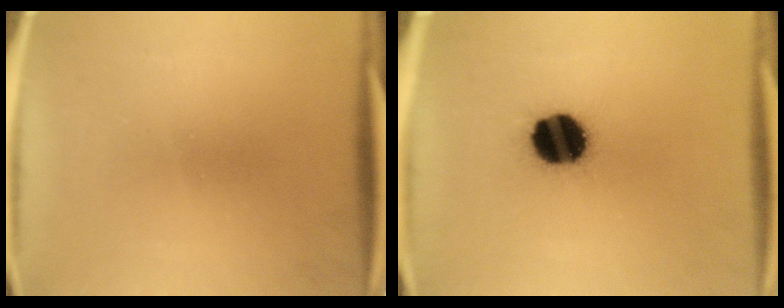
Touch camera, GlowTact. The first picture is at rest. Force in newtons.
{"total": 14.6}